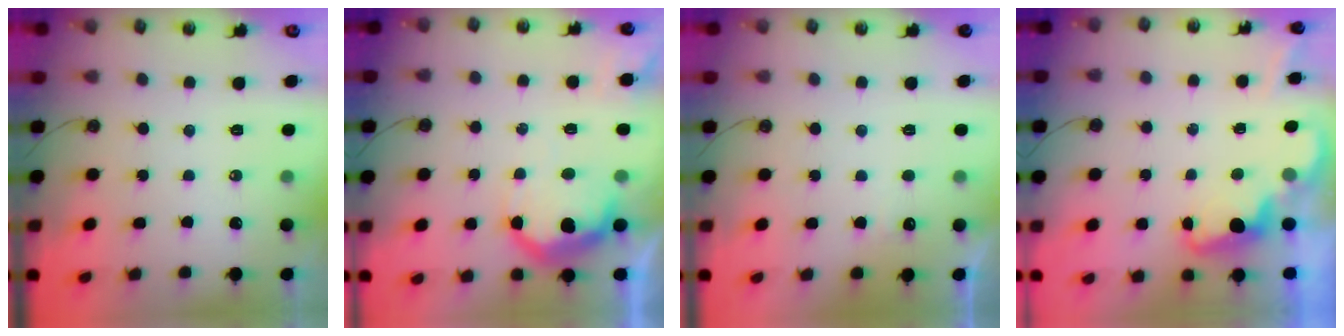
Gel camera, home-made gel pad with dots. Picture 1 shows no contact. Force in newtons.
{"total": 14.2, "press": 14.2, "slide": 0.9}
{"total": 4.7, "press": 4.5, "slide": 1.1}
{"total": 2.2, "press": 2.1, "slide": 0.5}